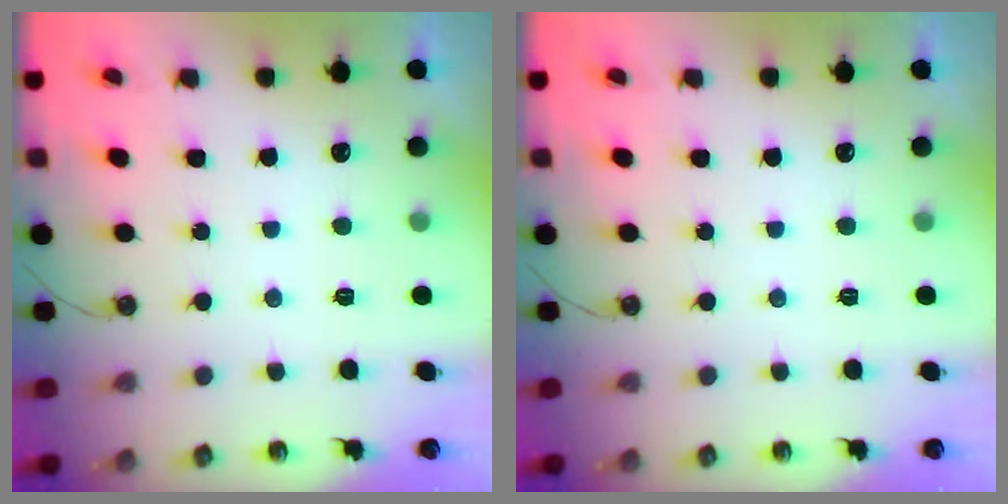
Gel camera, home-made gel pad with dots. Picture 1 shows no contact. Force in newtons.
{"total": 0.0}